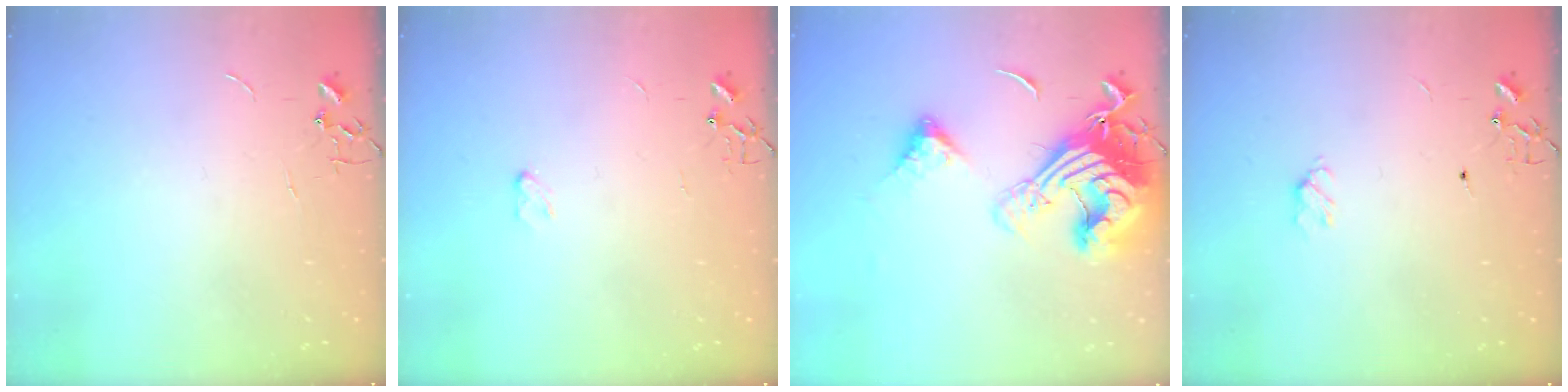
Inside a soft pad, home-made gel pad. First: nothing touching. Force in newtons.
{"total": 3.5, "press": 3.4, "slide": 0.5}
{"total": 21.6, "press": 21.5, "slide": 2.7}
{"total": 4.7, "press": 4.7, "slide": 0.6}